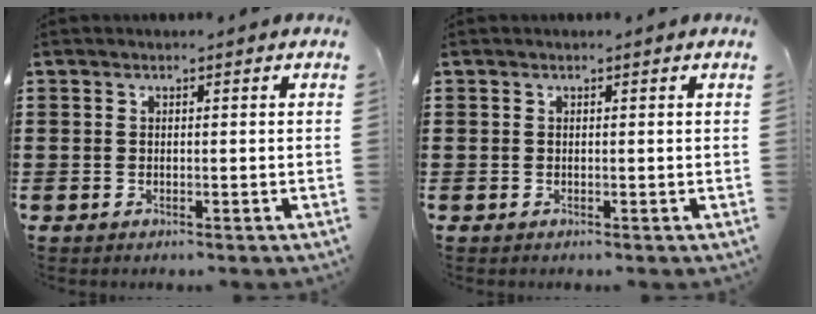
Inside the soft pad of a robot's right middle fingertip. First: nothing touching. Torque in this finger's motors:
{"motor_torque": [-0.07, 0.04, -0.01, -0.01]}